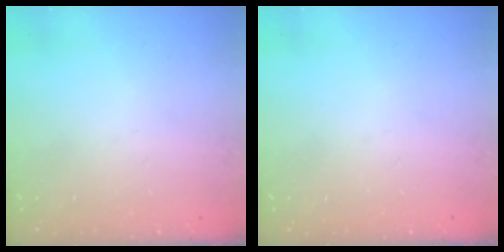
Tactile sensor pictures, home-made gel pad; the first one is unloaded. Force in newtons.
{"total": 0.0}